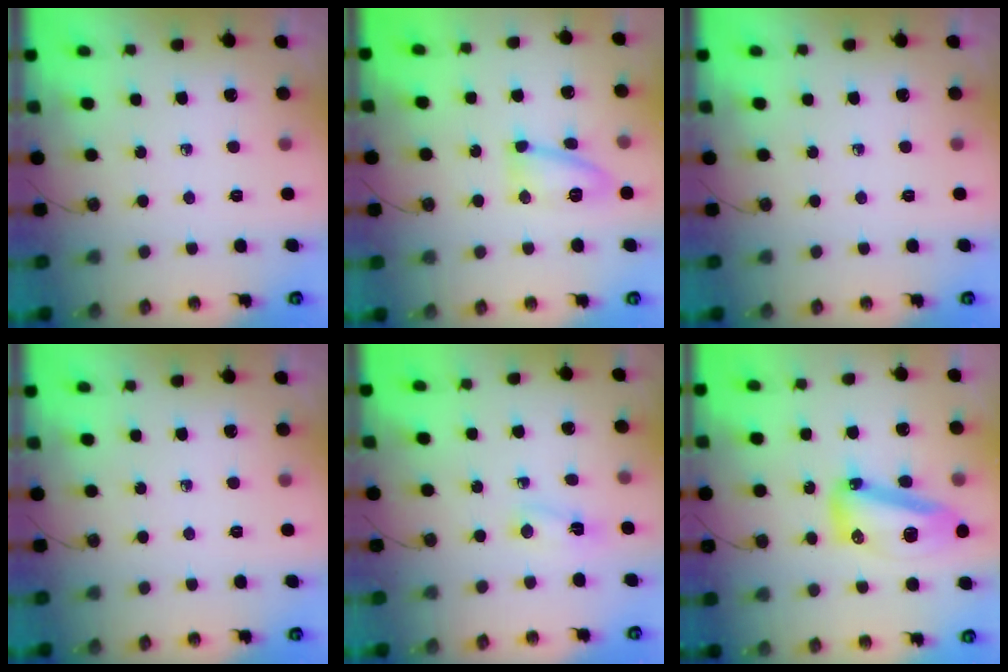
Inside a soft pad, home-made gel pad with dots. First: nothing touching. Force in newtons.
{"total": 9.9, "press": 9.9, "slide": 1.1}
{"total": 0.0}
{"total": 0.0}
{"total": 2.4, "press": 2.2, "slide": 0.8}
{"total": 15.5, "press": 15.1, "slide": 3.1}